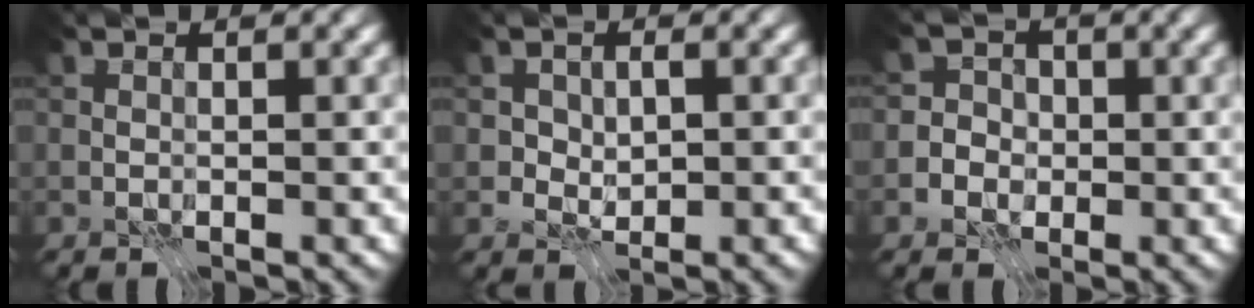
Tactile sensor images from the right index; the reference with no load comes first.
{"total": 1.7, "force": [-0.2, 1.3, 1.2], "torque": [-0.019, -0.004, -0.005]}
{"total": 3.5, "force": [-0.8, 3.3, 0.8], "torque": [0.018, 0.020, -0.038]}